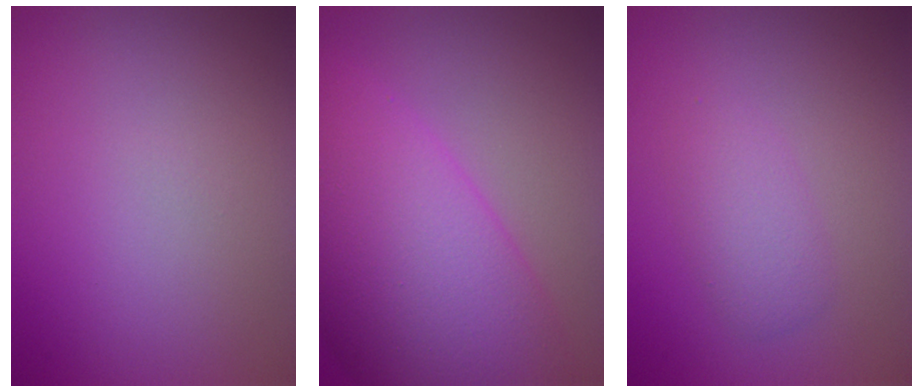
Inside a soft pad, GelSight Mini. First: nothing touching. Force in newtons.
{"total": 12.2, "press": 12.2, "slide": 0.5}
{"total": 2.1, "press": 2.1, "slide": 0.1}